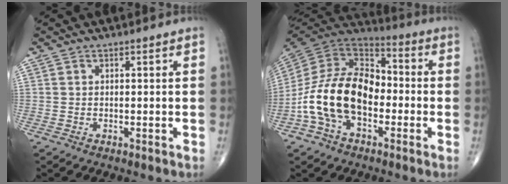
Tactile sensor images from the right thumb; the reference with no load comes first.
{"total": 18.7, "force": [-4.4, 11.9, 13.7], "torque": [-0.243, 0.051, -0.084]}